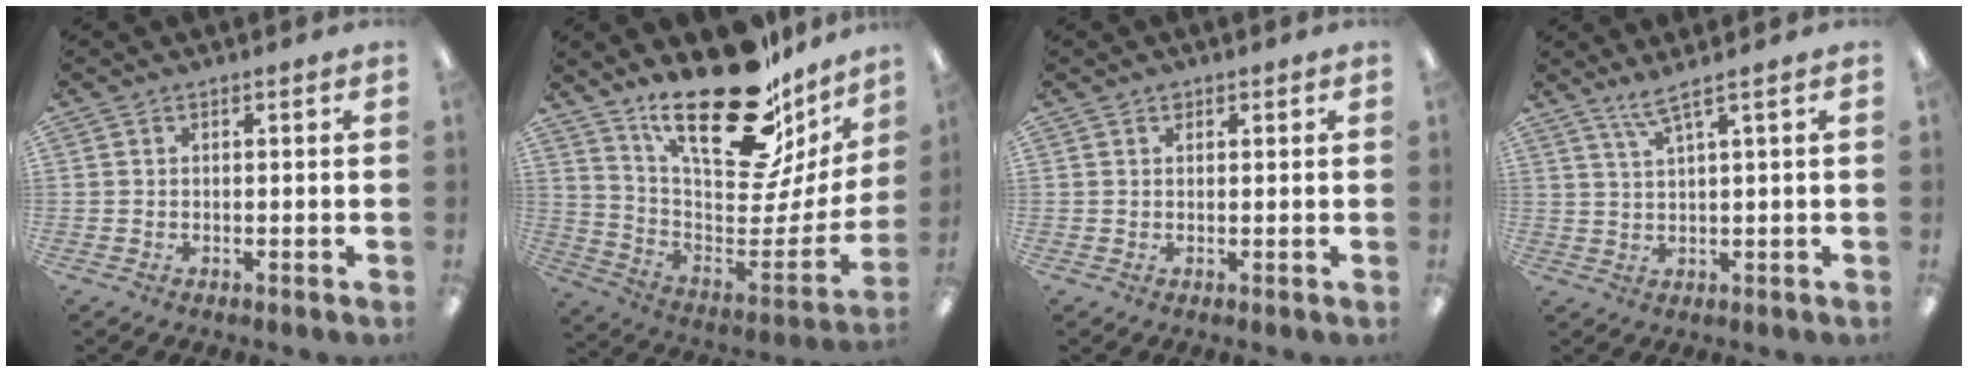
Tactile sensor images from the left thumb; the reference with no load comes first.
{"total": 28.6, "force": [19.8, 10.9, 17.5], "torque": [-0.239, -0.145, 0.341]}
{"total": 0.9, "force": [0.6, 0.7, -0.1], "torque": [0.008, -0.001, 0.010]}
{"total": 4.0, "force": [3.0, -0.2, 2.7], "torque": [-0.063, -0.006, 0.052]}